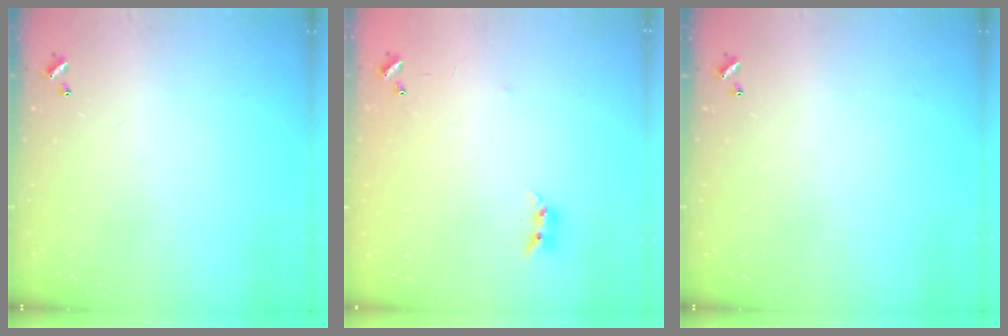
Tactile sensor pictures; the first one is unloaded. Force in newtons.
{"total": 5.1, "press": 4.9, "slide": 1.1}
{"total": 0.0}